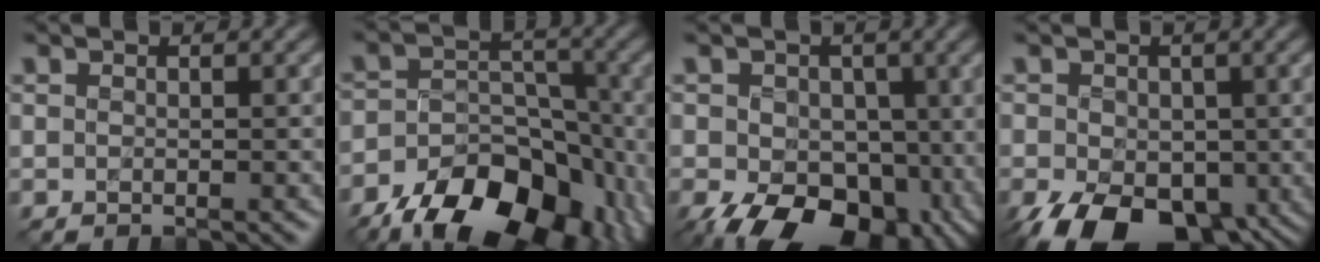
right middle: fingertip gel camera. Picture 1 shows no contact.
{"total": 13.2, "force": [-8.2, 7.0, 7.6], "torque": [-0.128, -0.008, -0.134]}
{"total": 13.2, "force": [-4.5, 8.5, 9.1], "torque": [-0.125, -0.035, -0.062]}
{"total": 10.6, "force": [-4.4, 6.6, 7.0], "torque": [-0.118, -0.039, -0.069]}